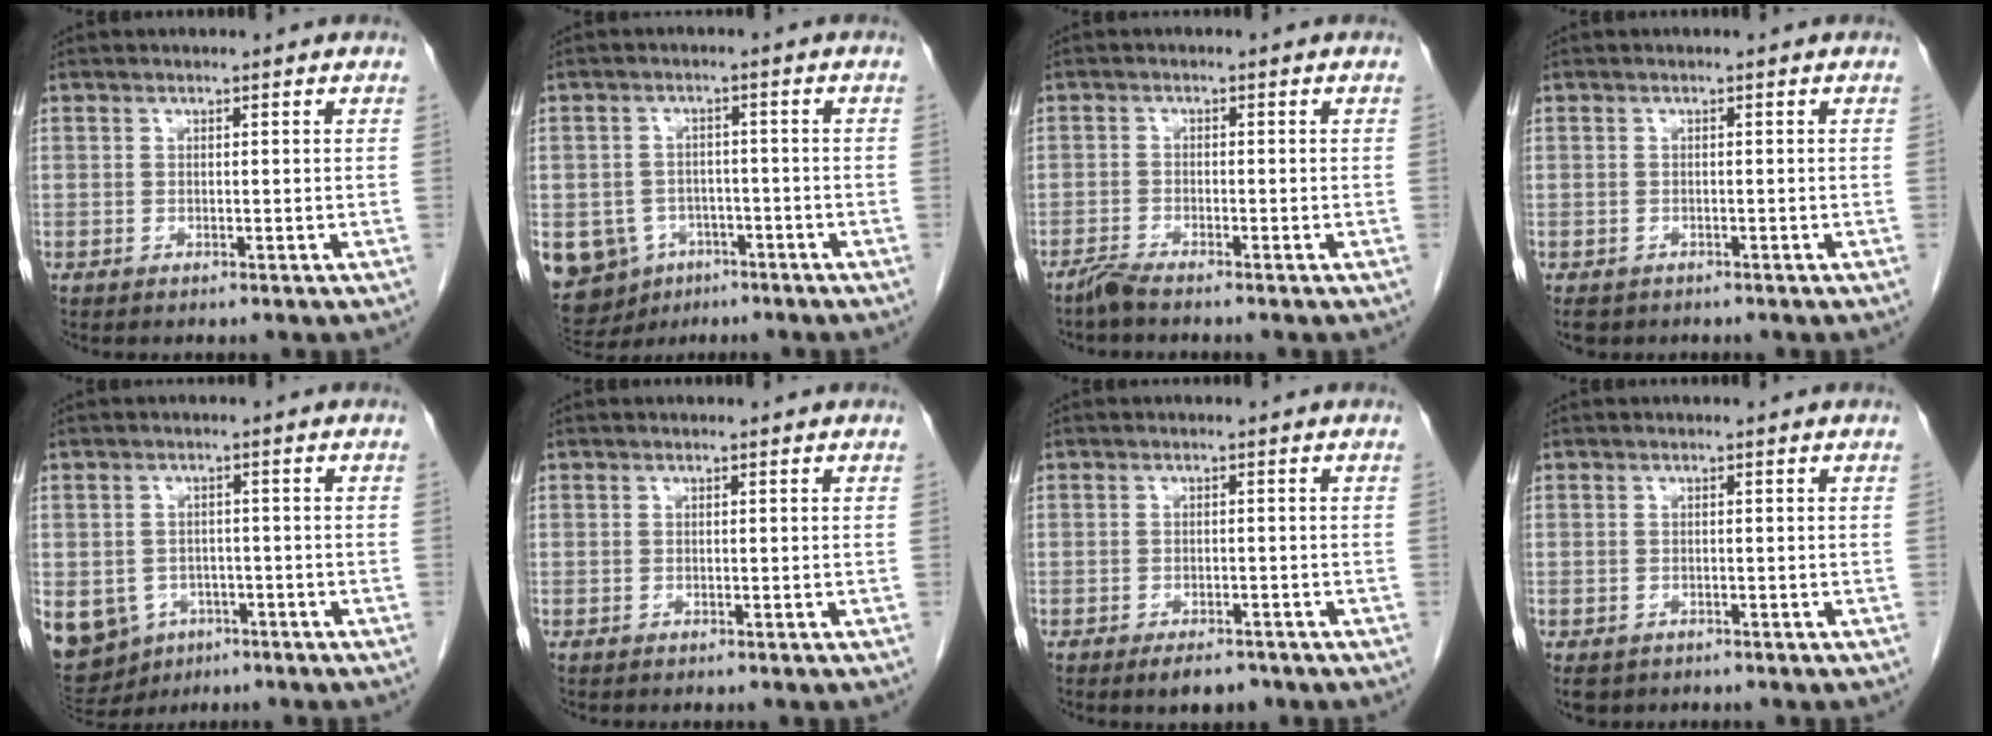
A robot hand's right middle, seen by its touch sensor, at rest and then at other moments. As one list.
[{"total": 11.6, "force": [-5.0, 9.7, 3.7], "torque": [-0.100, 0.011, -0.067]}, {"total": 2.1, "force": [-1.9, -0.1, 0.9], "torque": [-0.027, -0.005, -0.040]}, {"total": 2.4, "force": [-1.8, 1.5, 0.5], "torque": [-0.008, -0.001, -0.023]}, {"total": 19.8, "force": [-8.1, 16.1, 8.1], "torque": [-0.259, -0.003, -0.103]}, {"total": 0.0}, {"total": 3.4, "force": [-2.5, 1.3, 1.9], "torque": [-0.032, -0.005, -0.031]}, {"total": 2.6, "force": [-1.8, 1.7, 0.7], "torque": [-0.009, -0.001, -0.025]}]